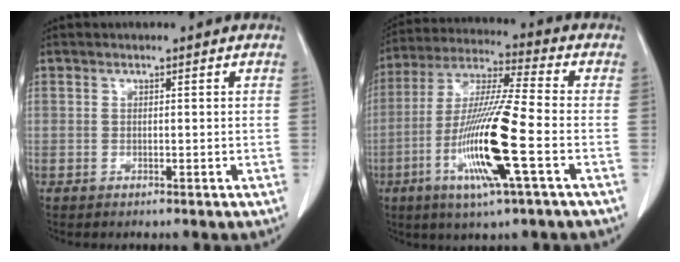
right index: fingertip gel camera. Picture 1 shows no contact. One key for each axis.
{"total": 15.7, "fx": -4.9, "fy": 0.1, "fz": 14.9, "tx": -0.301, "ty": -0.017, "tz": -0.097}